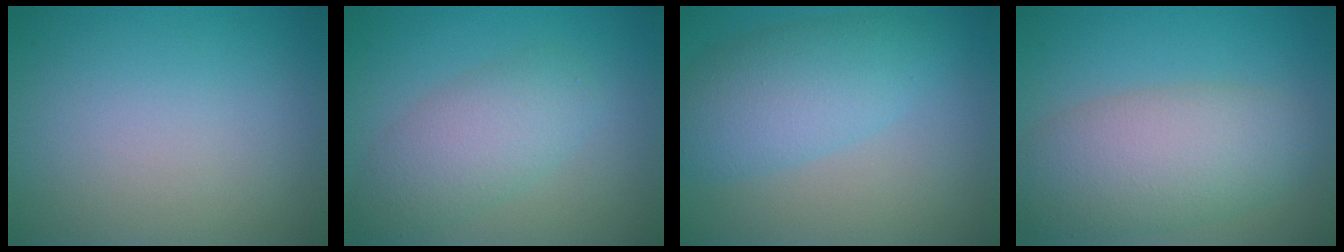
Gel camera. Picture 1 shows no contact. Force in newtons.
{"total": 4.3, "press": 4.3, "slide": 0.1}
{"total": 5.4, "press": 5.4, "slide": 0.2}
{"total": 6.9, "press": 6.9, "slide": 0.5}